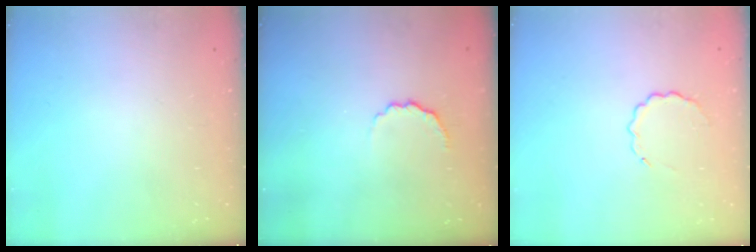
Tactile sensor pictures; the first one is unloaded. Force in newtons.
{"total": 4.0, "press": 3.9, "slide": 1.0}
{"total": 4.5, "press": 4.4, "slide": 1.1}